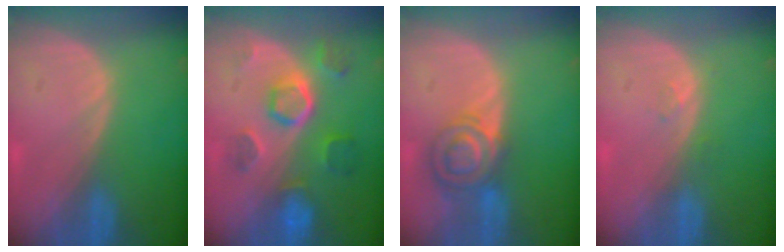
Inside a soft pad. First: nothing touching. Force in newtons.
{"total": 8.6, "press": 7.7, "slide": 3.8}
{"total": 7.3, "press": 6.1, "slide": 4.0}
{"total": 1.1, "press": 1.0, "slide": 0.4}